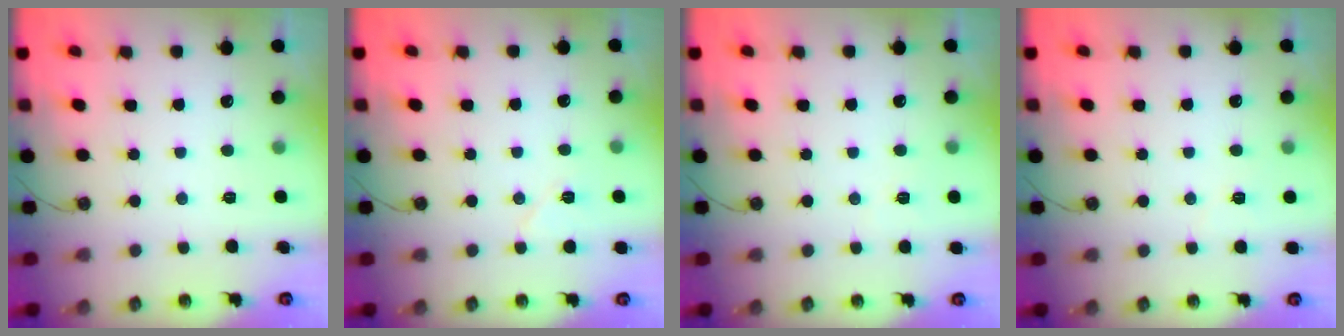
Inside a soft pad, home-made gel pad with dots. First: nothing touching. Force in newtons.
{"total": 5.9, "press": 5.6, "slide": 1.8}
{"total": 2.7, "press": 2.5, "slide": 1.0}
{"total": 4.1, "press": 4.0, "slide": 0.8}